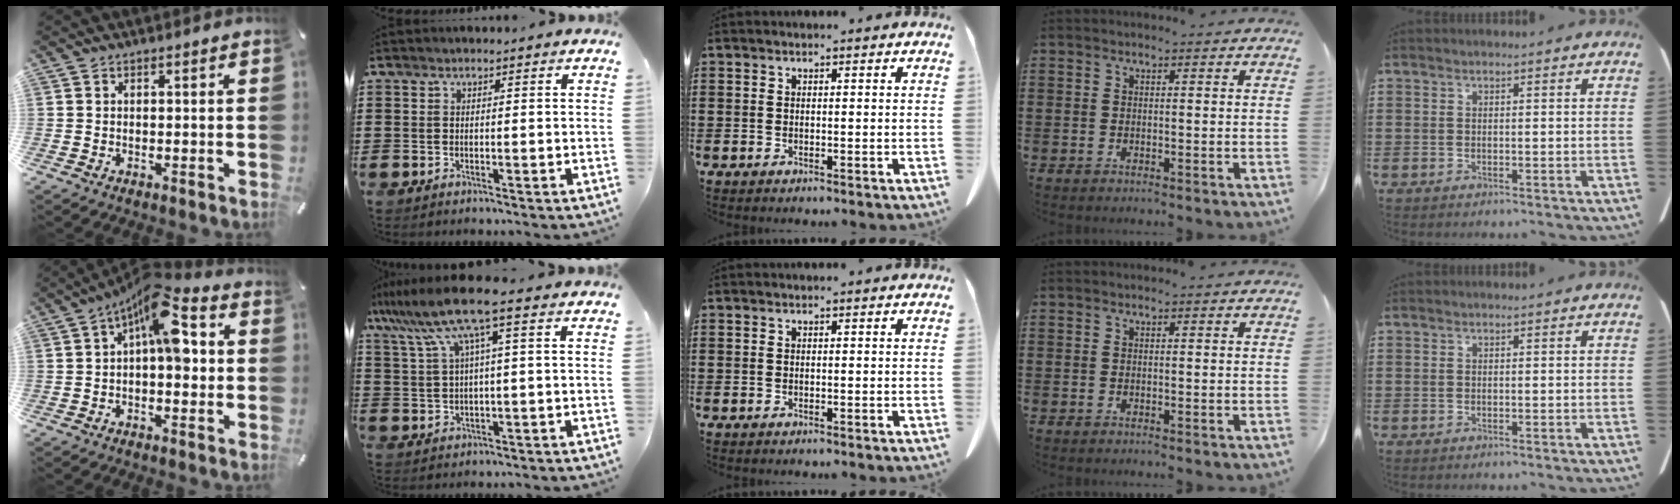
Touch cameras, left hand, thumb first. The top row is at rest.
{"thumb": {"total": 12.0, "force": [2.1, 5.7, 10.4], "torque": [-0.148, -0.015, 0.035]}, "index": {"total": 9.0, "force": [4.1, 0.2, 8.0], "torque": [-0.185, -0.020, 0.064]}}